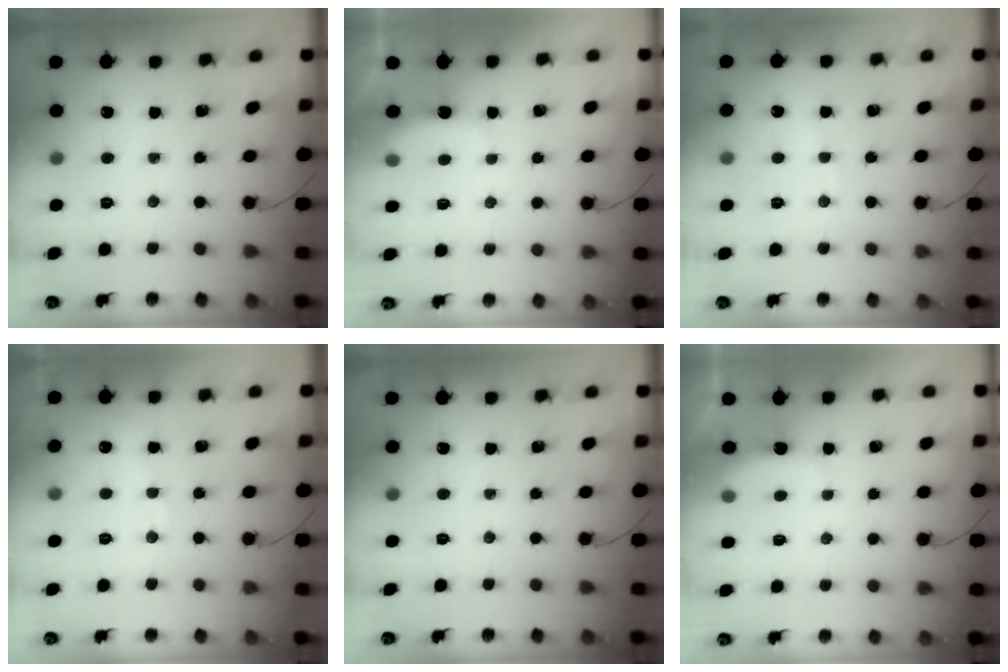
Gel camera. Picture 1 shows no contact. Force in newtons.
{"total": 3.0, "press": 2.9, "slide": 0.7}
{"total": 2.9, "press": 2.9, "slide": 0.7}
{"total": 5.6, "press": 5.5, "slide": 0.9}
{"total": 0.0}
{"total": 3.0, "press": 2.9, "slide": 0.7}